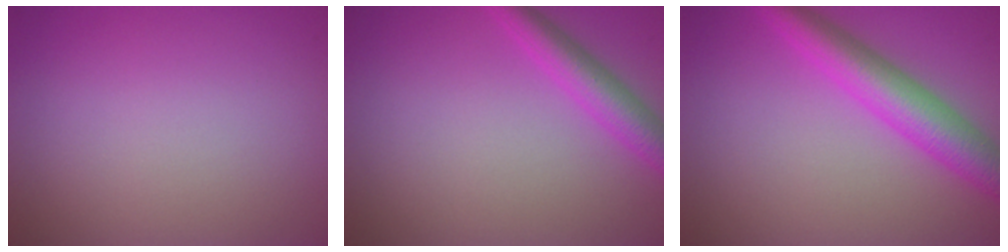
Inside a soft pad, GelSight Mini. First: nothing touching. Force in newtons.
{"total": 3.4, "press": 3.4, "slide": 0.2}
{"total": 5.7, "press": 5.7, "slide": 0.0}